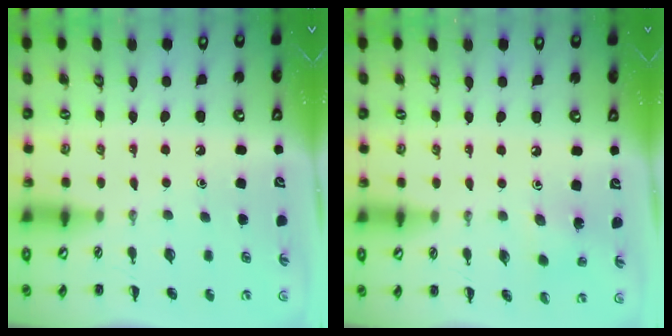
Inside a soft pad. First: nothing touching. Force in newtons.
{"total": 1.6, "press": 1.5, "slide": 0.6}